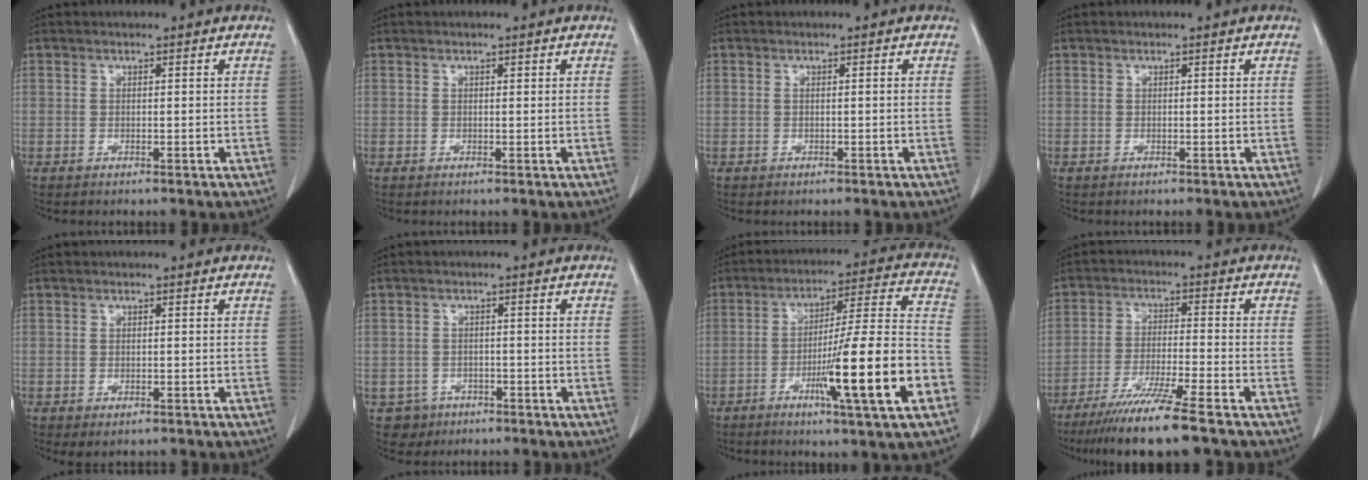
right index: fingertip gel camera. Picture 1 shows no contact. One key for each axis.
{"total": 0.0}
{"total": 0.5, "fx": 0.0, "fy": 0.0, "fz": 0.5, "tx": -0.013, "ty": 0.002, "tz": 0.003}
{"total": 0.0}
{"total": 1.4, "fx": -0.7, "fy": 0.8, "fz": 0.9, "tx": -0.011, "ty": -0.002, "tz": -0.001}
{"total": 3.6, "fx": -1.7, "fy": 3.2, "fz": -0.2, "tx": 0.007, "ty": 0.013, "tz": -0.023}
{"total": 15.4, "fx": -5.6, "fy": -0.4, "fz": 14.4, "tx": -0.234, "ty": -0.008, "tz": -0.089}
{"total": 11.2, "fx": -8.4, "fy": -0.9, "fz": 7.4, "tx": -0.126, "ty": -0.036, "tz": -0.143}